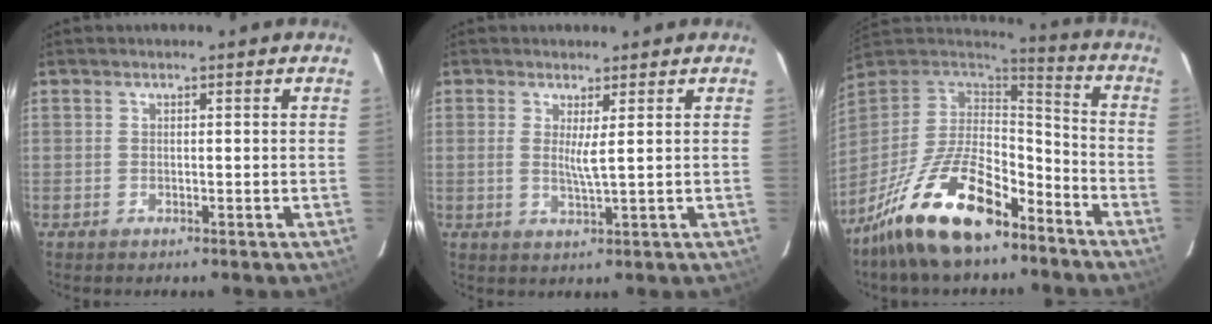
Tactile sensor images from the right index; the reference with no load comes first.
{"total": 2.7, "force": [0.8, -0.3, 2.5], "torque": [-0.044, -0.006, 0.013]}
{"total": 21.4, "force": [-13.8, 8.9, 13.8], "torque": [-0.272, -0.012, -0.239]}